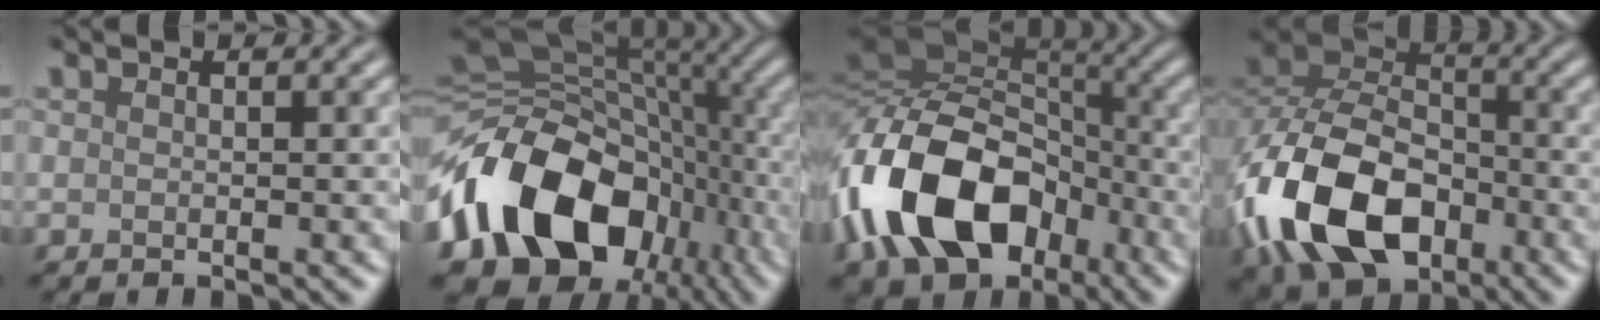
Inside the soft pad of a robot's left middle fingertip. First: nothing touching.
{"total": 14.8, "force": [-5.1, 10.5, 9.2], "torque": [-0.175, 0.000, -0.095]}
{"total": 16.0, "force": [-5.5, 10.6, 10.5], "torque": [-0.230, -0.017, -0.102]}
{"total": 12.8, "force": [-5.2, 8.2, 8.3], "torque": [-0.182, -0.004, -0.106]}